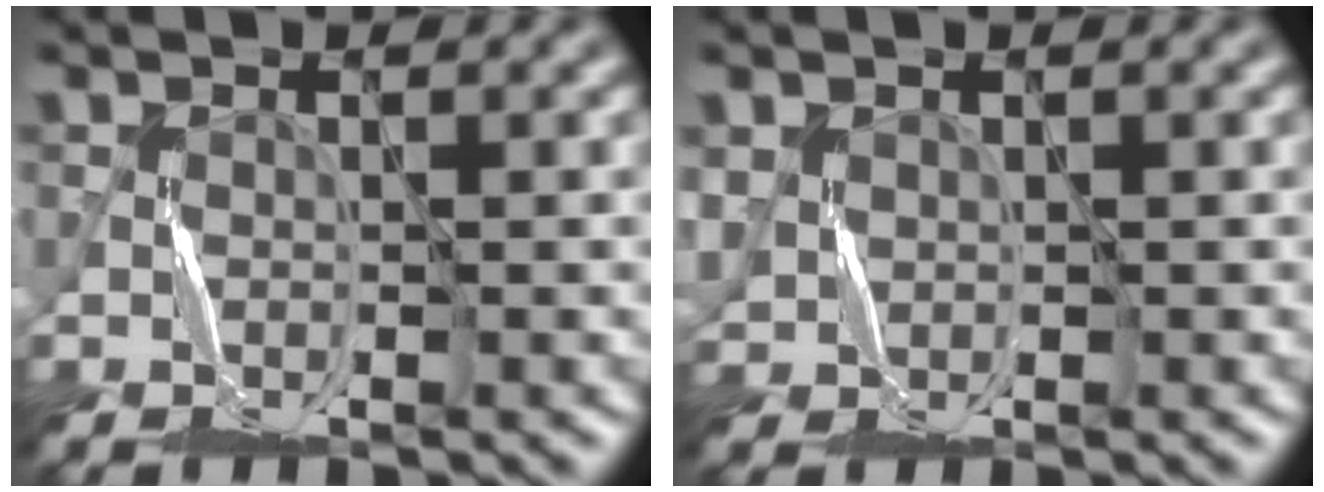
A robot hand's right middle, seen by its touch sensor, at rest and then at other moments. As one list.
[{"total": 1.8, "force": [0.7, 1.6, 0.5], "torque": [-0.023, 0.001, 0.017]}]